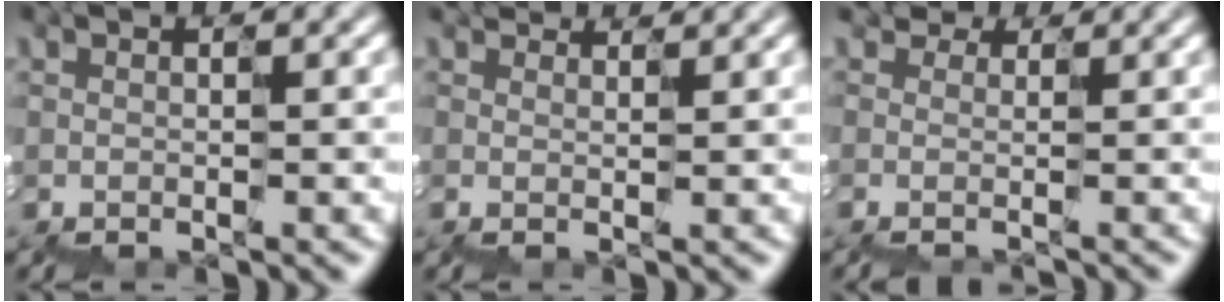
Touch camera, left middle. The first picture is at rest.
{"total": 3.5, "force": [3.0, 1.2, 1.2], "torque": [-0.012, 0.032, 0.042]}
{"total": 3.6, "force": [2.0, 2.5, 1.6], "torque": [-0.039, 0.025, 0.047]}